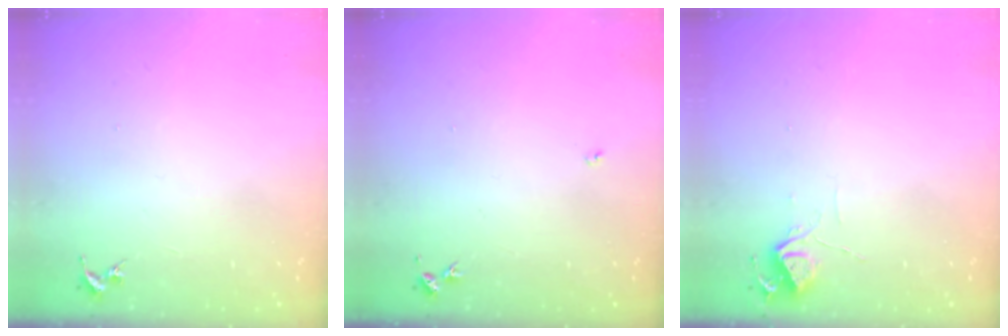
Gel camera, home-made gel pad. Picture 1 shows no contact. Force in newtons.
{"total": 3.0, "press": 3.0, "slide": 0.4}
{"total": 6.0, "press": 6.0, "slide": 0.7}